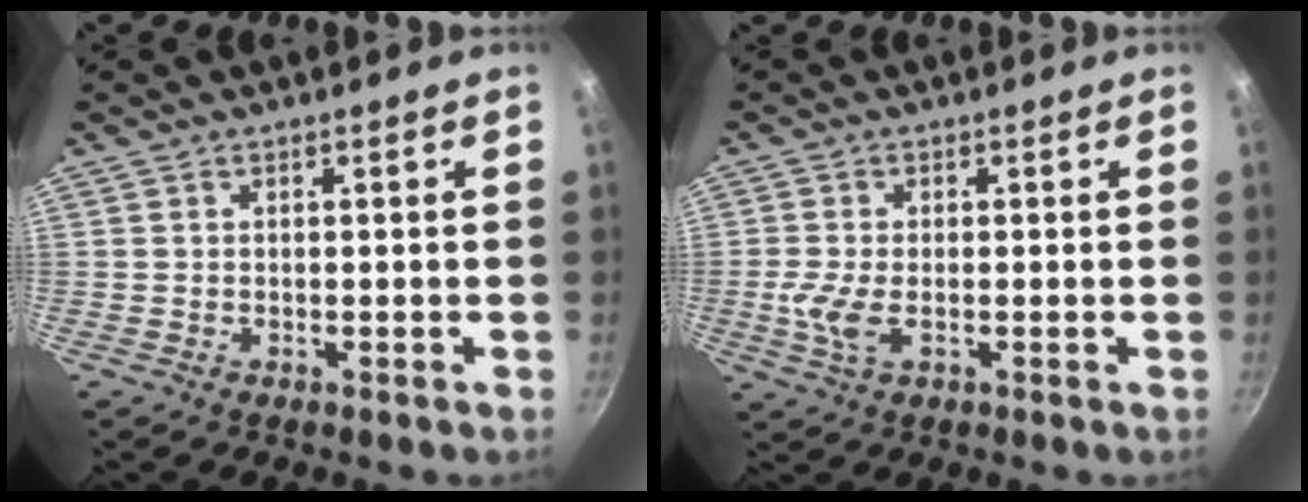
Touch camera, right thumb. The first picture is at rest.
{"total": 4.6, "force": [-0.7, 1.9, 4.2], "torque": [-0.098, -0.004, -0.017]}